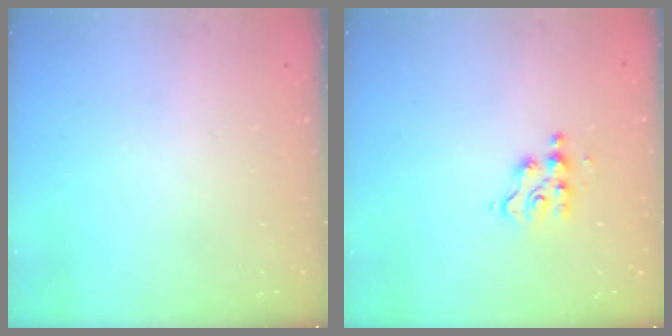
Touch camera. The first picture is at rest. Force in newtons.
{"total": 4.6, "press": 4.6, "slide": 0.3}